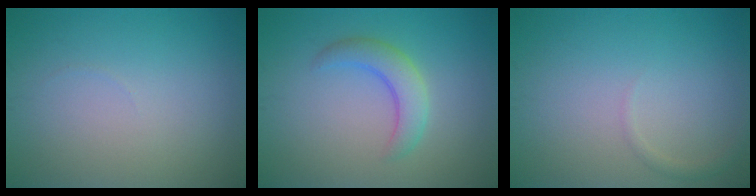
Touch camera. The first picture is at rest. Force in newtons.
{"total": 3.2, "press": 3.2, "slide": 0.1}
{"total": 0.8, "press": 0.8, "slide": 0.1}